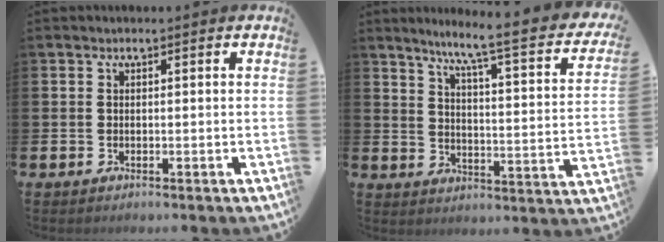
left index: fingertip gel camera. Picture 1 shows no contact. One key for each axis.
{"total": 6.9, "fx": 5.4, "fy": 0.4, "fz": 4.2, "tx": -0.084, "ty": -0.051, "tz": 0.077}